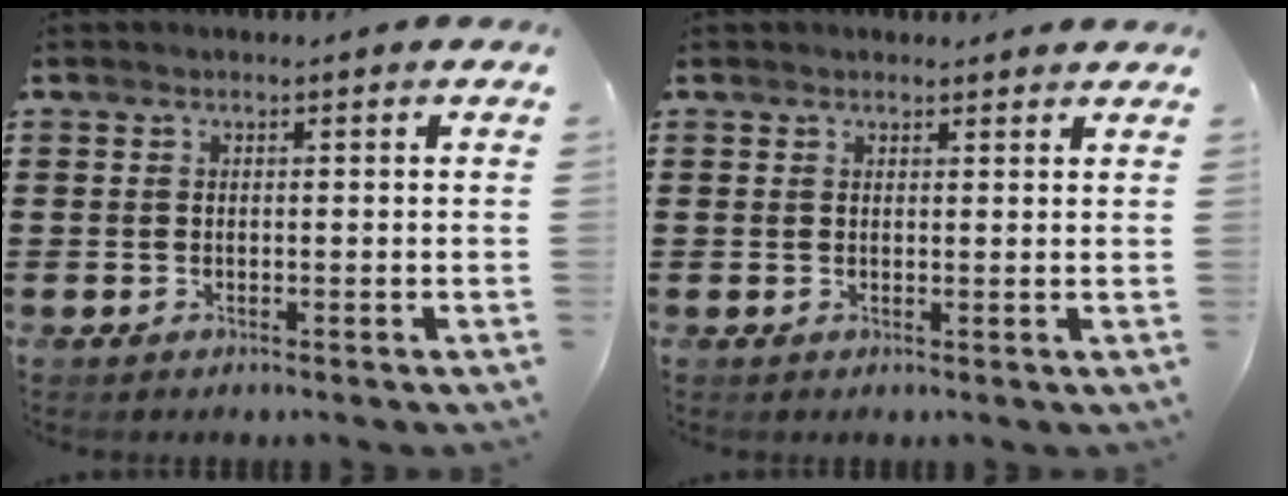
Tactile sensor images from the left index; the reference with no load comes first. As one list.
[{"total": 1.4, "force": [1.3, 0.6, 0.0], "torque": [-0.004, 0.003, 0.026]}]